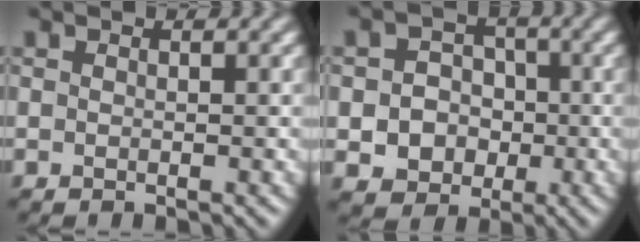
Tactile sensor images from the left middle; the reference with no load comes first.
{"total": 4.9, "force": [-1.5, 4.3, 1.7], "torque": [-0.020, -0.001, -0.038]}